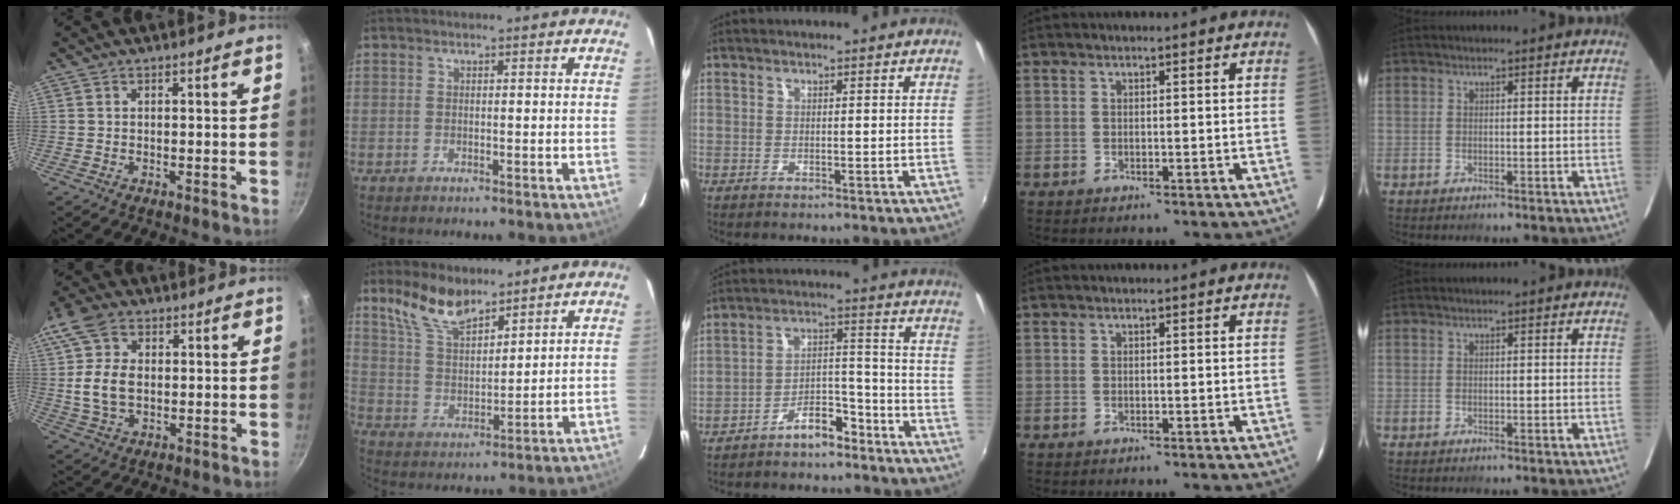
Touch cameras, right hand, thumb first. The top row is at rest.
{"thumb": {"total": 10.8, "force": [1.2, 7.4, 7.7], "torque": [-0.146, 0.007, 0.014]}, "index": {"total": 10.0, "force": [7.7, 3.7, 5.3], "torque": [-0.105, 0.012, 0.155]}, "middle": {"total": 11.0, "force": [-9.3, 4.2, 4.1], "torque": [-0.081, 0.050, -0.132]}}